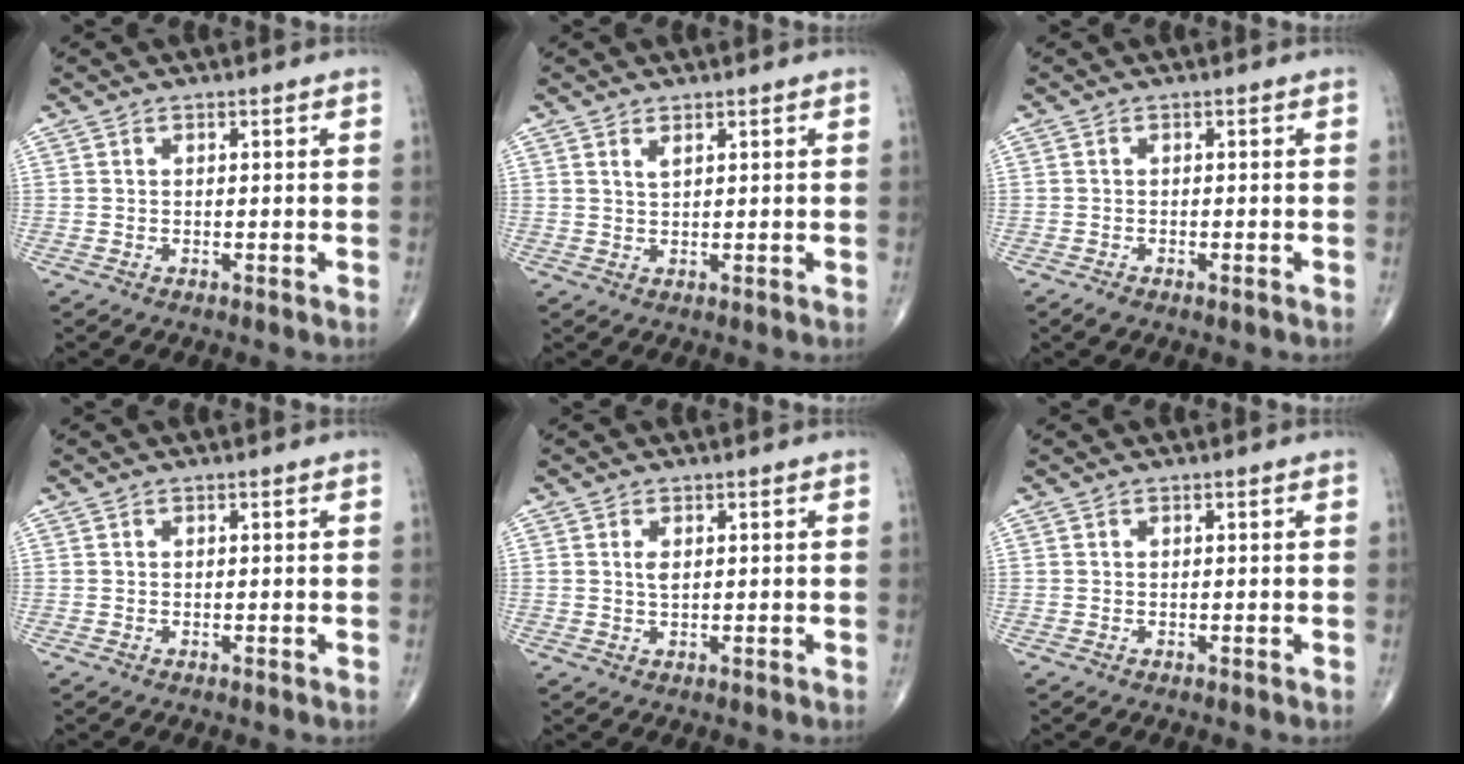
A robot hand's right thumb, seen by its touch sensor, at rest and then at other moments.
{"total": 1.5, "force": [0.9, 0.5, 1.0], "torque": [-0.019, -0.004, 0.021]}
{"total": 1.5, "force": [-1.0, 0.7, 0.9], "torque": [-0.020, 0.004, -0.016]}
{"total": 0.0}
{"total": 1.8, "force": [0.5, 0.9, 1.5], "torque": [-0.028, -0.003, 0.011]}
{"total": 0.0}